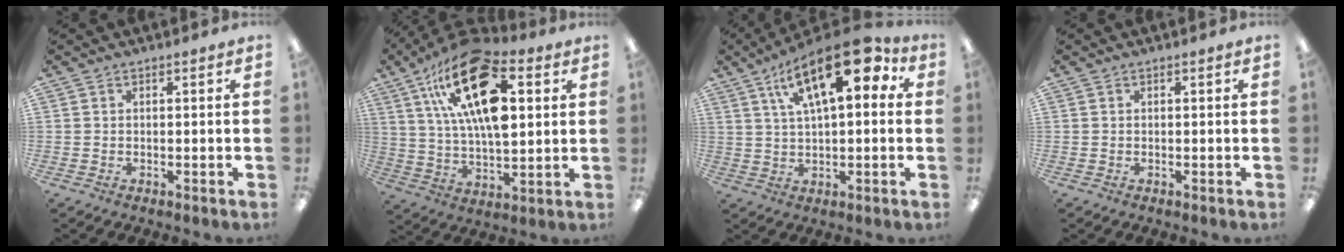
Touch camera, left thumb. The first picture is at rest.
{"total": 23.6, "force": [10.2, 11.1, 18.2], "torque": [-0.324, -0.039, 0.166]}
{"total": 19.0, "force": [8.5, 8.1, 15.0], "torque": [-0.227, -0.035, 0.133]}
{"total": 0.0}